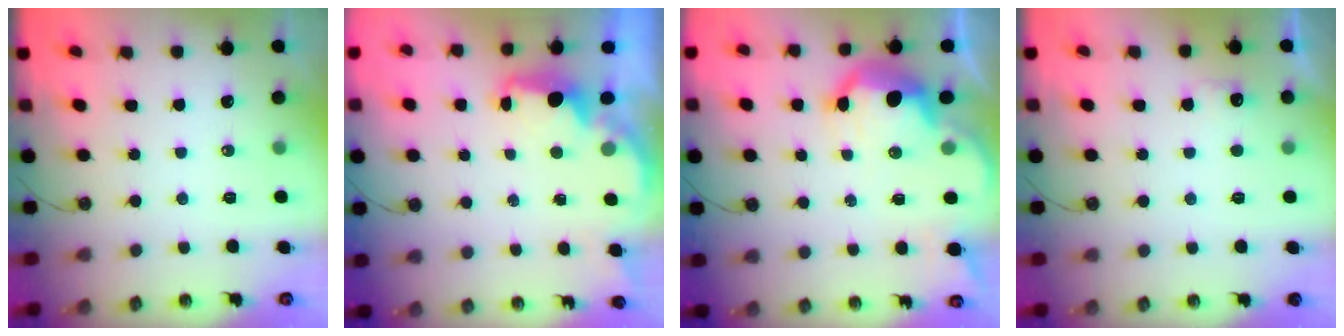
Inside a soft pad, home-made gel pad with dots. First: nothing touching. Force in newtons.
{"total": 2.2, "press": 2.1, "slide": 0.7}
{"total": 11.4, "press": 11.4, "slide": 0.9}
{"total": 4.1, "press": 3.9, "slide": 1.0}